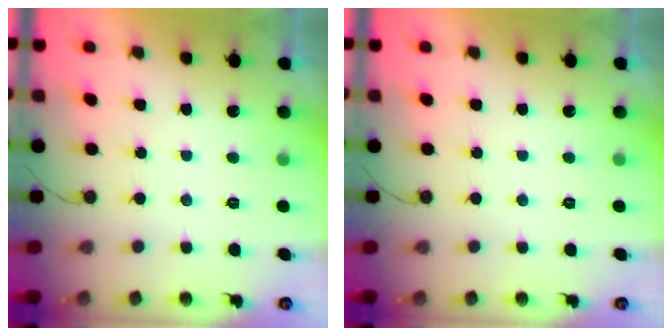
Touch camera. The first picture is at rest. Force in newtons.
{"total": 0.0}